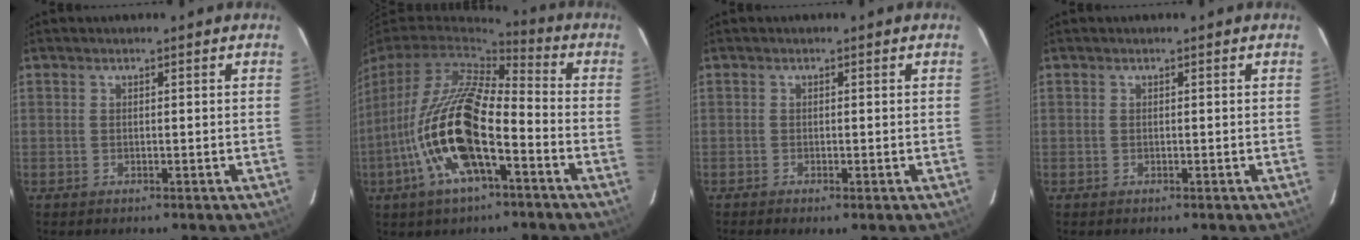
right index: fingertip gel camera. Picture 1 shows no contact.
{"total": 19.1, "force": [-7.0, 6.5, 16.5], "torque": [-0.327, -0.023, -0.138]}
{"total": 0.9, "force": [-0.6, 0.0, 0.7], "torque": [-0.016, -0.003, -0.010]}
{"total": 0.0}